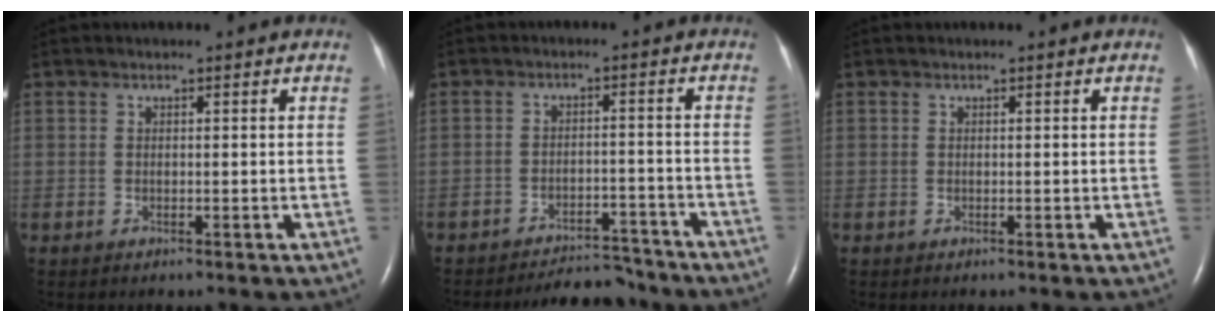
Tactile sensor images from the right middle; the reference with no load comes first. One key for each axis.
{"total": 7.7, "fx": -7.6, "fy": 1.6, "fz": 0.6, "tx": -0.005, "ty": 0.003, "tz": -0.107}
{"total": 0.0}